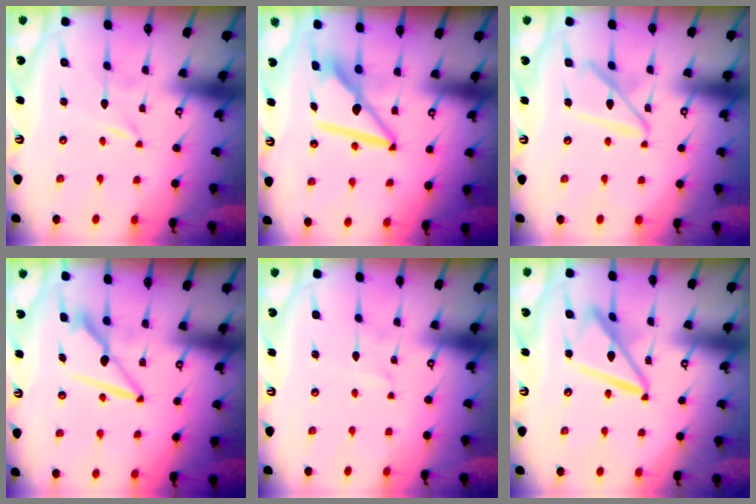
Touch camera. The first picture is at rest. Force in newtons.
{"total": 10.6, "press": 10.5, "slide": 1.2}
{"total": 12.4, "press": 12.4, "slide": 1.1}
{"total": 7.9, "press": 7.9, "slide": 0.4}
{"total": 1.4, "press": 1.4, "slide": 0.1}
{"total": 13.6, "press": 13.6, "slide": 1.3}